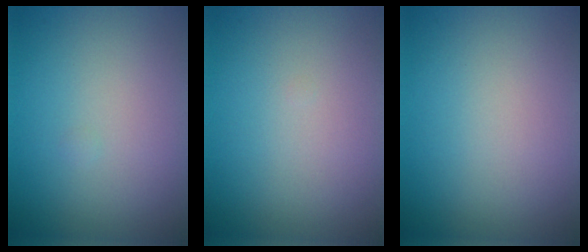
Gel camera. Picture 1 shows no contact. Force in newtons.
{"total": 0.0}
{"total": 0.0}